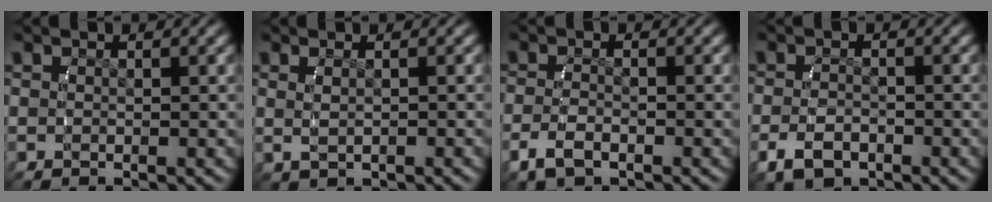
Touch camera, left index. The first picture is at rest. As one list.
[{"total": 0.9, "force": [0.1, 0.2, 0.9], "torque": [-0.028, -0.007, 0.012]}, {"total": 2.3, "force": [-1.1, 1.2, 1.6], "torque": [-0.039, -0.004, -0.015]}, {"total": 3.0, "force": [-1.5, 1.9, 1.7], "torque": [-0.039, -0.007, -0.019]}]